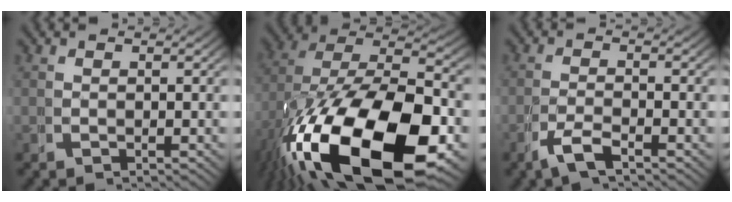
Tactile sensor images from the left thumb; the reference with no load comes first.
{"total": 21.4, "force": [-3.6, 12.7, 16.8], "torque": [-0.342, -0.087, -0.014]}
{"total": 2.5, "force": [-1.5, 0.7, 1.9], "torque": [-0.045, -0.001, -0.031]}